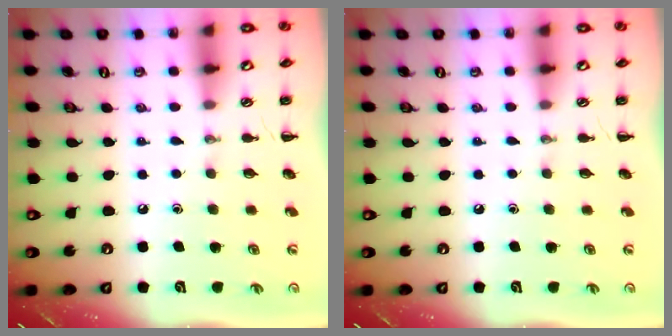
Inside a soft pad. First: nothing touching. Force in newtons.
{"total": 0.0}